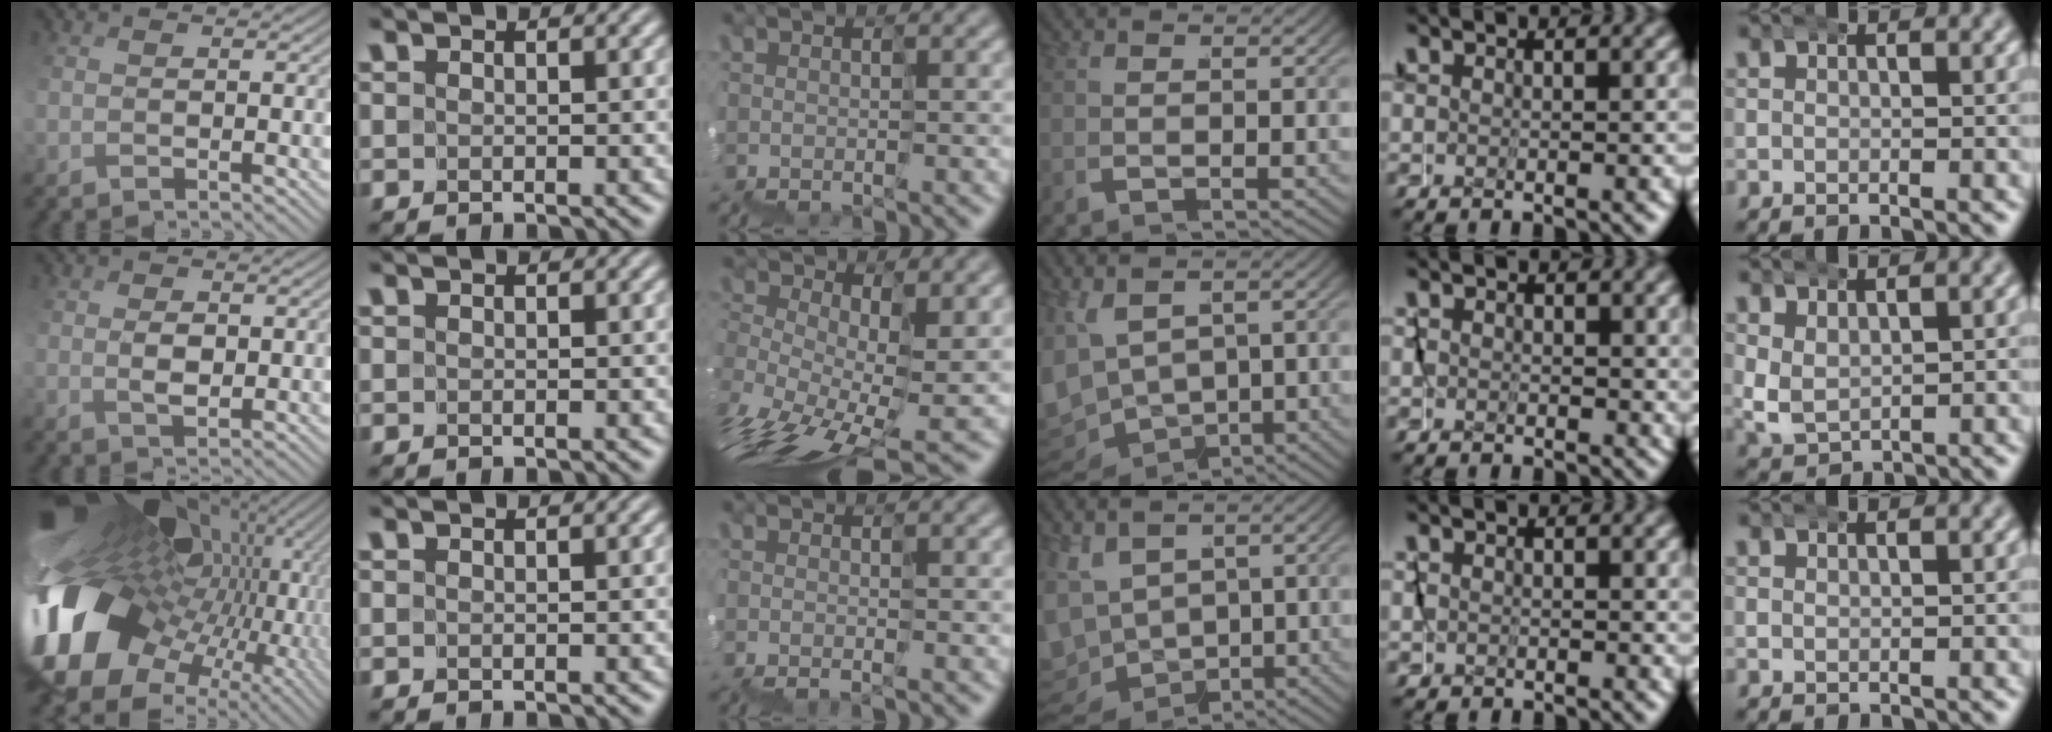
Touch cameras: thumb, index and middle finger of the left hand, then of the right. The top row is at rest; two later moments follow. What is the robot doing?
{"motion": "wrap", "object": "ethernet cable"}